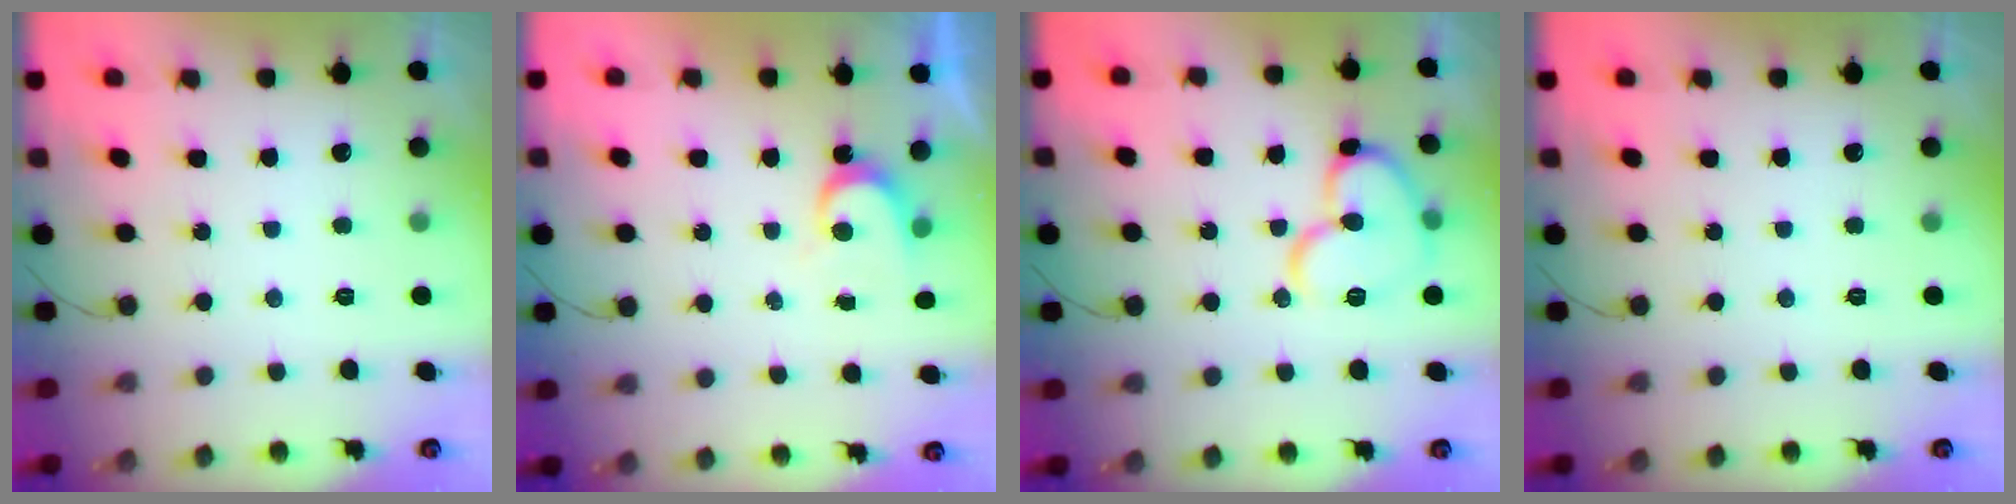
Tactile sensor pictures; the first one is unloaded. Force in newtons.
{"total": 3.4, "press": 3.3, "slide": 0.4}
{"total": 14.4, "press": 14.4, "slide": 1.1}
{"total": 0.0}